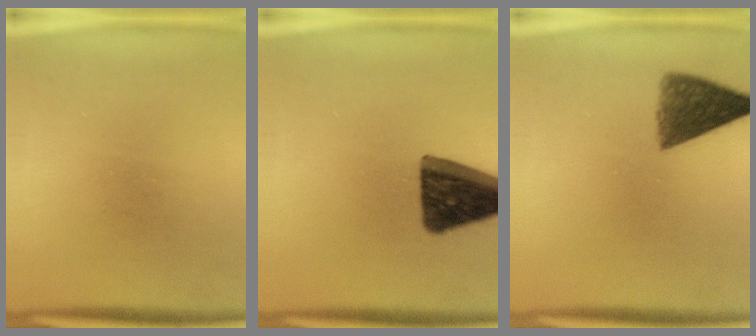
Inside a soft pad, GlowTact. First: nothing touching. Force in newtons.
{"total": 14.1}
{"total": 7.3}